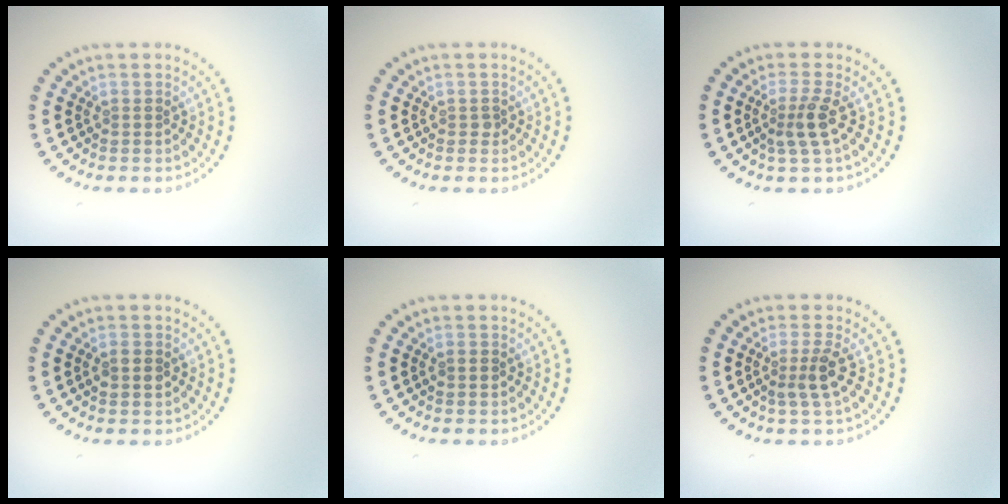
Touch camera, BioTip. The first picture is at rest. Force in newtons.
{"total": 0.5, "press": 0.4, "slide": 0.3}
{"total": 2.3, "press": 1.8, "slide": 1.4}
{"total": 1.4, "press": 1.4, "slide": 0.1}
{"total": 0.9, "press": 0.9, "slide": 0.1}
{"total": 2.2, "press": 1.8, "slide": 1.4}